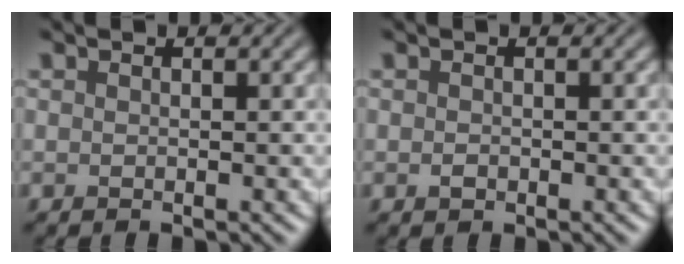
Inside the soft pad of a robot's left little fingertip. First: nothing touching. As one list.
[{"total": 0.7, "force": [-0.2, 0.5, 0.3], "torque": [-0.007, -0.002, -0.006]}]